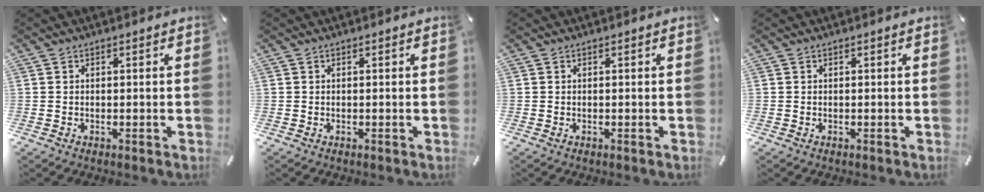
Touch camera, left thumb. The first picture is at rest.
{"total": 0.0}
{"total": 0.0}
{"total": 0.0}